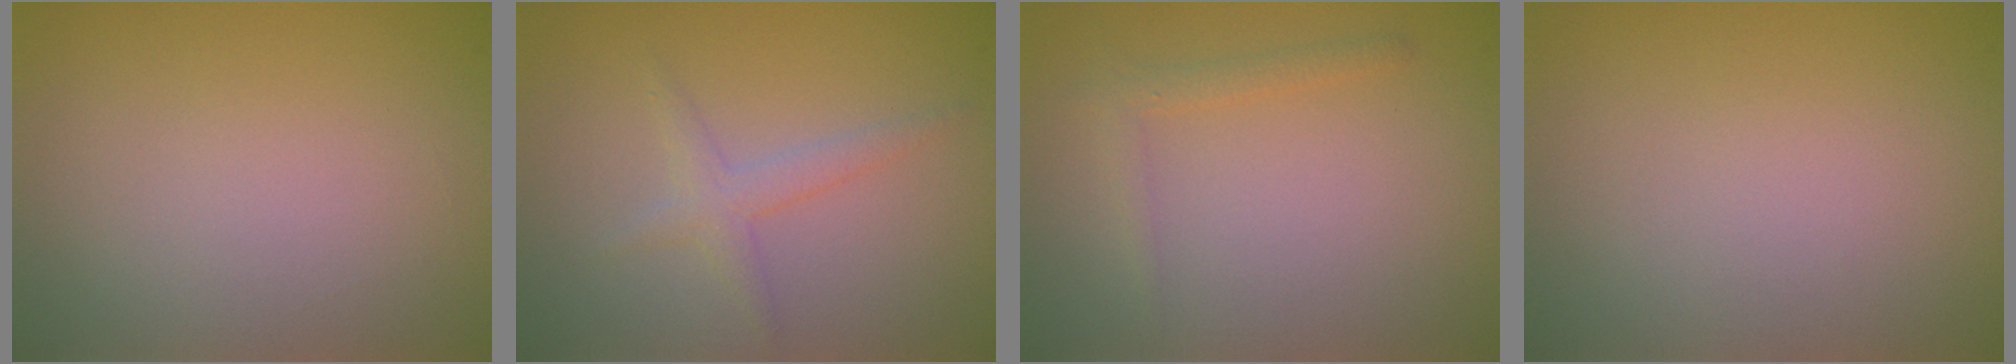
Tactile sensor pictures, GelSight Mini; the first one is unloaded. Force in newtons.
{"total": 1.8, "press": 1.8, "slide": 0.0}
{"total": 1.3, "press": 1.3, "slide": 0.1}
{"total": 0.0}